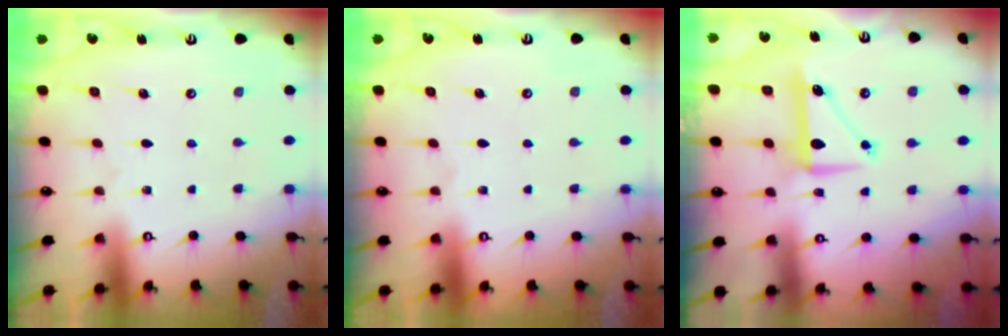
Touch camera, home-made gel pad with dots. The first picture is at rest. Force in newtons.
{"total": 0.0}
{"total": 8.7, "press": 8.6, "slide": 1.1}